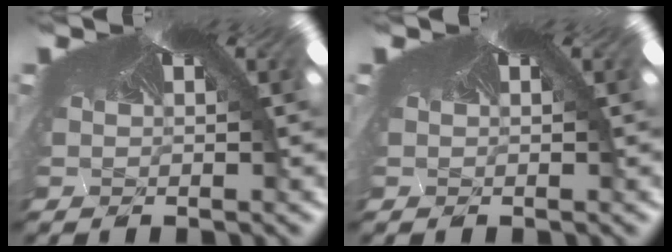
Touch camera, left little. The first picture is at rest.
{"total": 0.0}